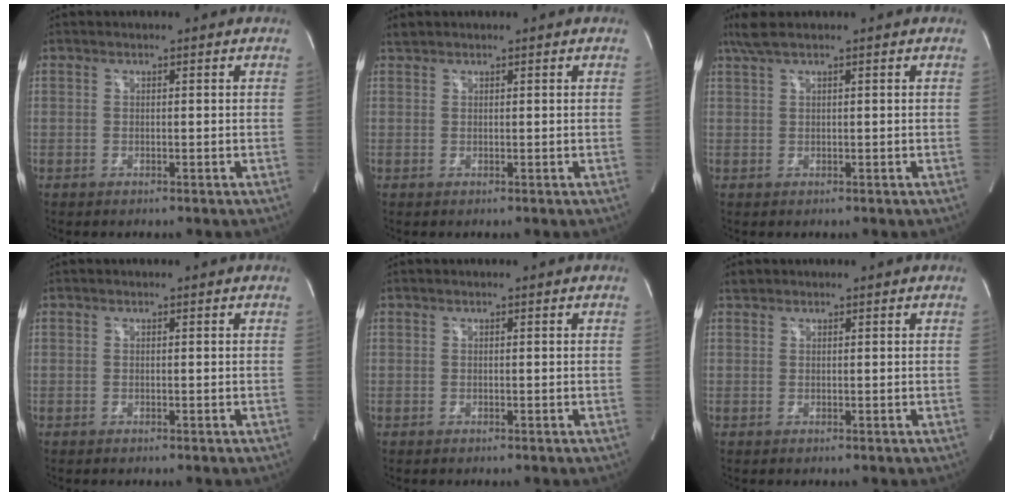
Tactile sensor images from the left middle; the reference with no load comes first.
{"total": 0.8, "force": [0.8, 0.0, 0.0], "torque": [-0.011, 0.009, 0.021]}
{"total": 3.3, "force": [2.4, 0.0, 2.2], "torque": [-0.058, 0.024, 0.053]}
{"total": 0.0}
{"total": 0.0}
{"total": 0.9, "force": [0.8, 0.4, 0.0], "torque": [-0.004, 0.009, 0.014]}